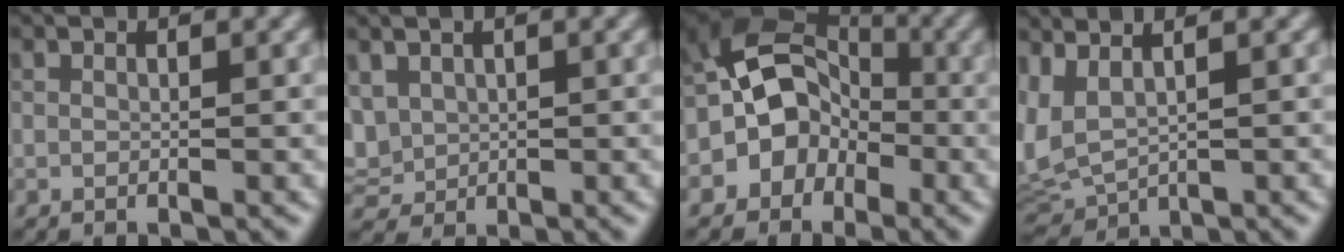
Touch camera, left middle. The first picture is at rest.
{"total": 1.8, "force": [0.5, 1.5, 0.9], "torque": [-0.027, 0.006, 0.025]}
{"total": 6.7, "force": [-2.4, 5.5, 2.9], "torque": [-0.005, 0.015, -0.067]}
{"total": 2.8, "force": [1.2, 1.1, 2.3], "torque": [-0.067, 0.007, 0.037]}